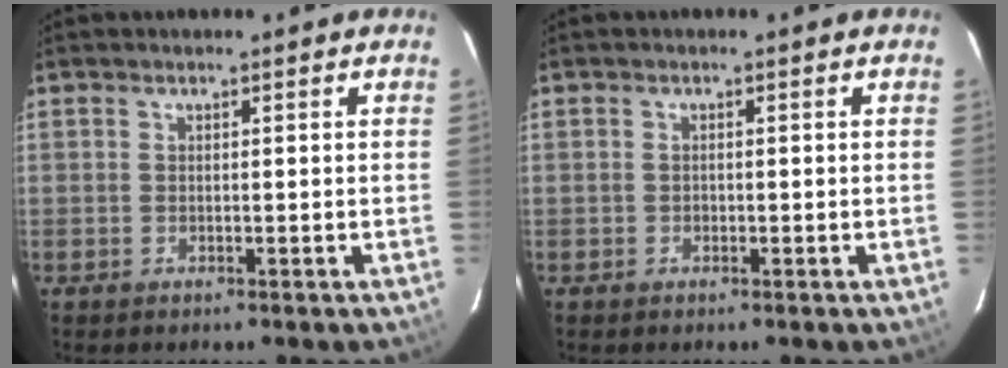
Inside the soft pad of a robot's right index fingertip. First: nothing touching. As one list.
[{"total": 0.6, "force": [-0.2, 0.5, 0.1], "torque": [0.000, 0.001, -0.004]}]